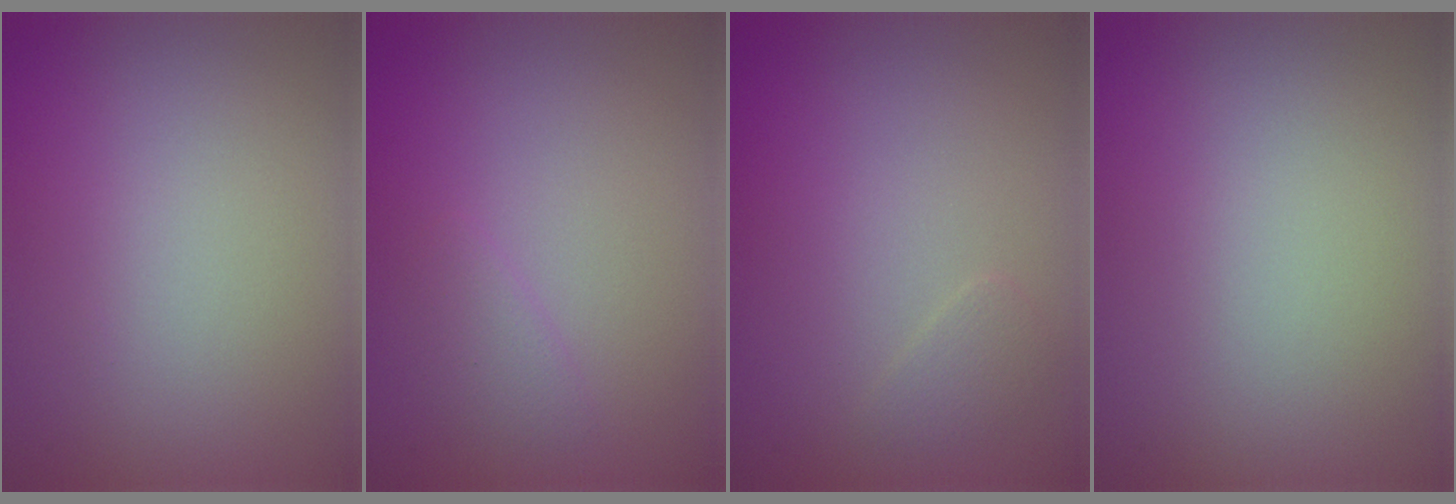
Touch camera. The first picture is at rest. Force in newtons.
{"total": 1.1, "press": 1.1, "slide": 0.1}
{"total": 0.9, "press": 0.9, "slide": 0.0}
{"total": 0.0}